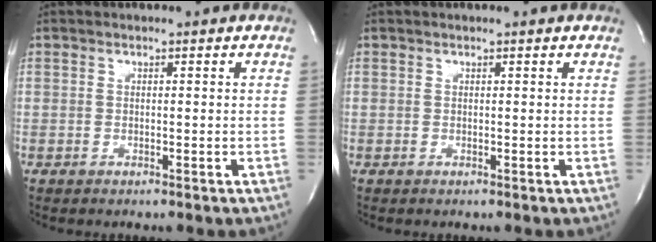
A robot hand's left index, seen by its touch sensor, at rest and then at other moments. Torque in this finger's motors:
{"motor_torque": [0.14, -0.12, -0.01, 0.01]}